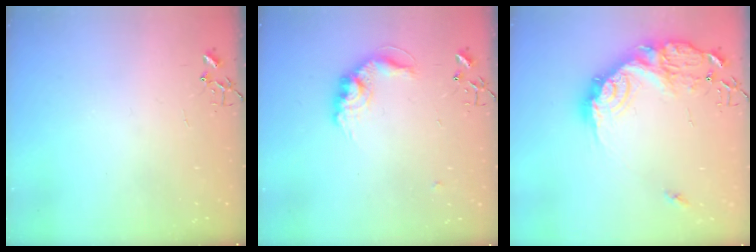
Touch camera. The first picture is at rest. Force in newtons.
{"total": 12.7, "press": 12.7, "slide": 0.6}
{"total": 21.1, "press": 21.0, "slide": 1.7}